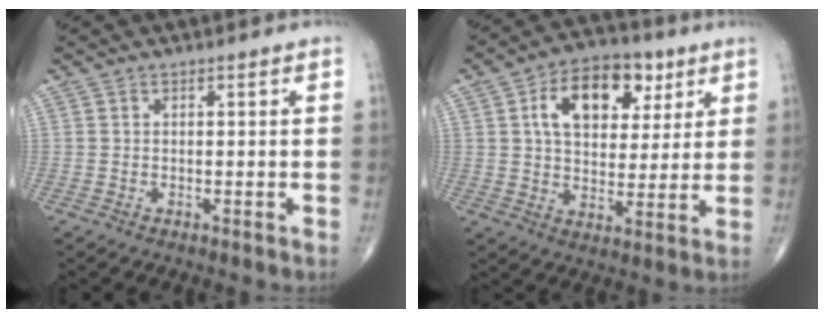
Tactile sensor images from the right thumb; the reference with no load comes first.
{"total": 15.4, "force": [5.6, 9.7, 10.6], "torque": [-0.136, -0.002, 0.089]}